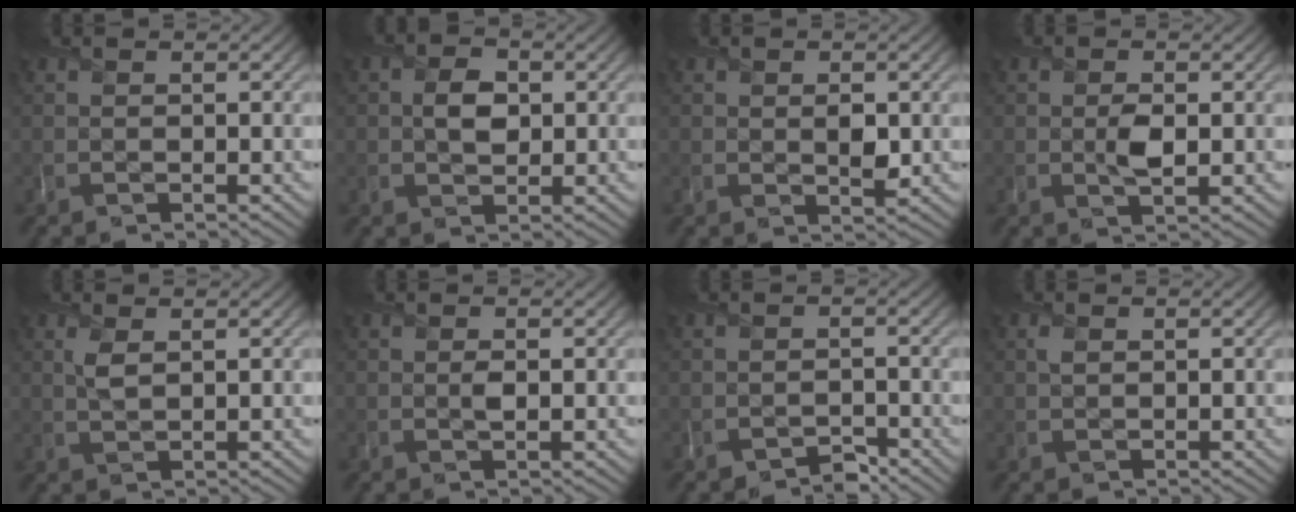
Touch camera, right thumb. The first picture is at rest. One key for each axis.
{"total": 3.2, "fx": 0.3, "fy": 2.3, "fz": 2.2, "tx": -0.049, "ty": 0.000, "tz": 0.001}
{"total": 1.9, "fx": 0.4, "fy": 1.2, "fz": 1.4, "tx": -0.025, "ty": -0.007, "tz": 0.008}
{"total": 2.2, "fx": 0.0, "fy": 1.2, "fz": 1.9, "tx": -0.040, "ty": -0.004, "tz": 0.001}
{"total": 2.0, "fx": 0.9, "fy": 0.7, "fz": 1.6, "tx": -0.043, "ty": 0.002, "tz": 0.019}
{"total": 0.8, "fx": 0.1, "fy": 0.4, "fz": 0.7, "tx": -0.015, "ty": -0.002, "tz": 0.001}
{"total": 2.1, "fx": -1.9, "fy": 0.8, "fz": 0.5, "tx": -0.005, "ty": 0.002, "tz": -0.038}
{"total": 0.8, "fx": 0.4, "fy": 0.5, "fz": 0.5, "tx": -0.015, "ty": 0.003, "tz": 0.006}